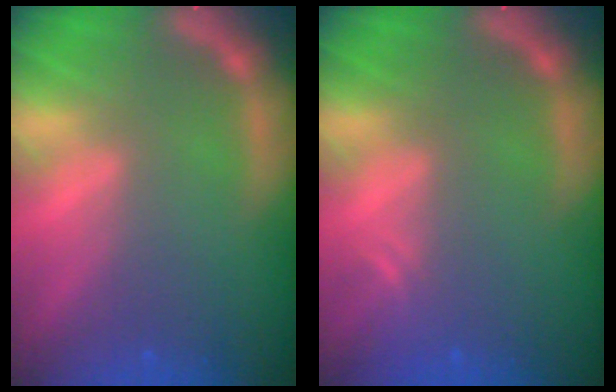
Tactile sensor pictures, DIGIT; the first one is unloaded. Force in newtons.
{"total": 1.5}